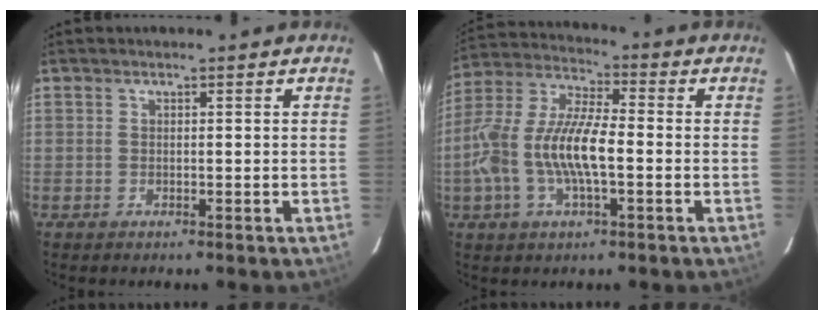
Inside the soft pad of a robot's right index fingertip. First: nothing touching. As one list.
[{"total": 14.8, "force": [-3.0, 5.1, 13.5], "torque": [-0.281, 0.003, -0.060]}]